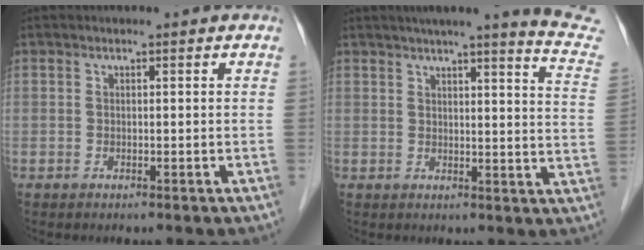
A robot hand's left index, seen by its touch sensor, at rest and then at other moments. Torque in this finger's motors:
{"motor_torque": [0.60, -0.74, 0.19, 0.01]}